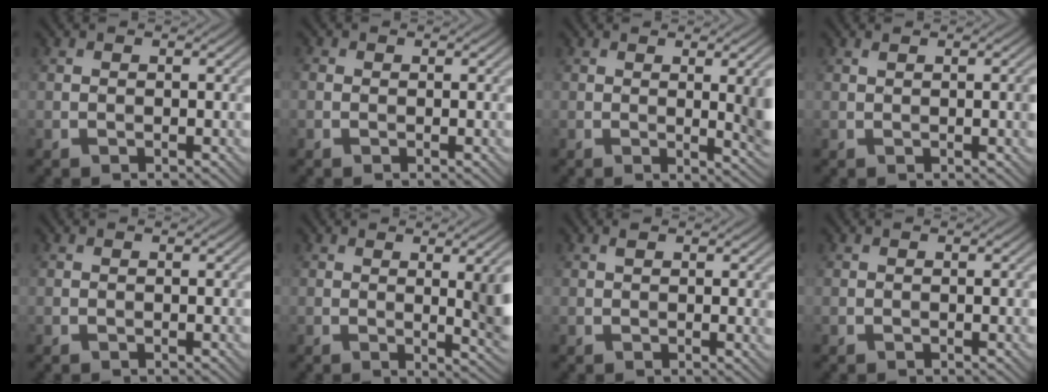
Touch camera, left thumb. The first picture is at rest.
{"total": 0.7, "force": [-0.1, 0.7, 0.3], "torque": [-0.004, -0.002, -0.004]}
{"total": 6.8, "force": [0.3, 1.9, 6.5], "torque": [-0.083, 0.001, 0.008]}
{"total": 1.8, "force": [0.4, 0.3, 1.8], "torque": [-0.026, 0.004, 0.007]}
{"total": 0.0}
{"total": 7.7, "force": [0.7, 2.2, 7.4], "torque": [-0.088, 0.006, 0.010]}
{"total": 1.6, "force": [0.7, 0.4, 1.4], "torque": [-0.026, -0.002, 0.015]}
{"total": 0.7, "force": [0.0, 0.1, 0.7], "torque": [-0.010, -0.001, 0.001]}